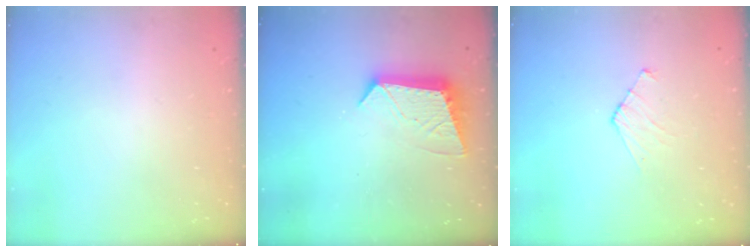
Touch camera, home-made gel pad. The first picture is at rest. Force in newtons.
{"total": 10.8, "press": 10.8, "slide": 0.8}
{"total": 4.4, "press": 4.4, "slide": 0.4}